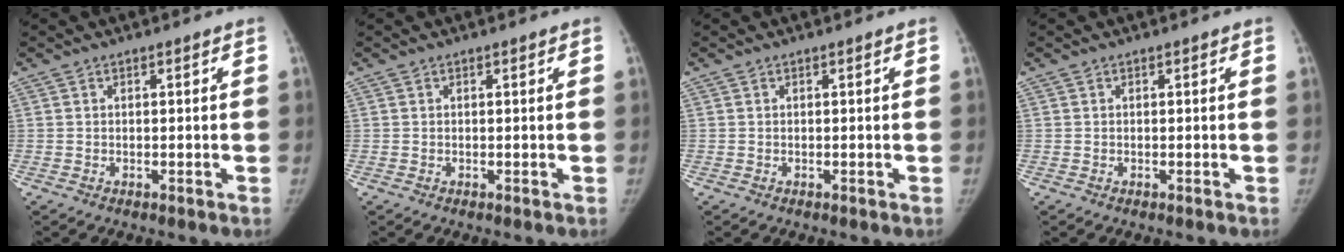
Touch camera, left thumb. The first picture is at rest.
{"total": 0.0}
{"total": 0.0}
{"total": 0.0}